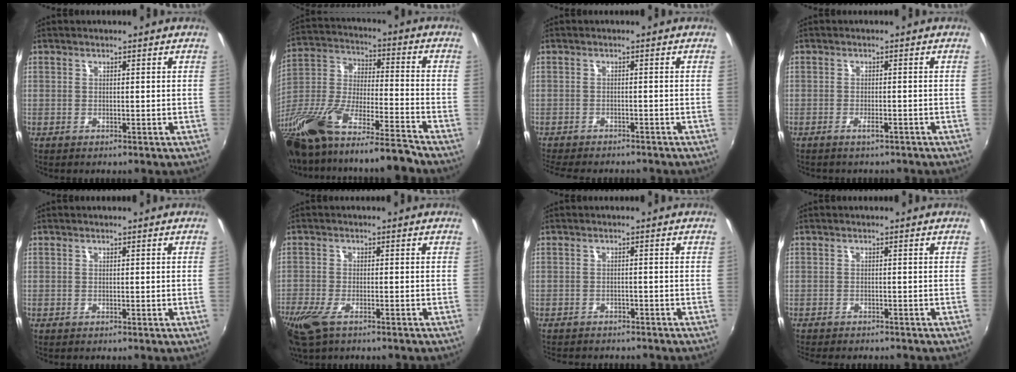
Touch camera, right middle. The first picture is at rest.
{"total": 24.9, "force": [-19.0, 3.6, 15.7], "torque": [-0.303, -0.056, -0.339]}
{"total": 8.5, "force": [-7.5, 1.9, 3.4], "torque": [-0.084, -0.021, -0.115]}
{"total": 1.7, "force": [-1.4, 0.3, 0.8], "torque": [-0.019, 0.001, -0.021]}
{"total": 0.0}
{"total": 8.7, "force": [-5.8, 3.0, 5.8], "torque": [-0.143, -0.032, -0.109]}
{"total": 5.2, "force": [-4.7, 1.6, 1.5], "torque": [-0.041, -0.012, -0.068]}
{"total": 4.9, "force": [-4.5, 0.9, 1.8], "torque": [-0.047, -0.017, -0.069]}